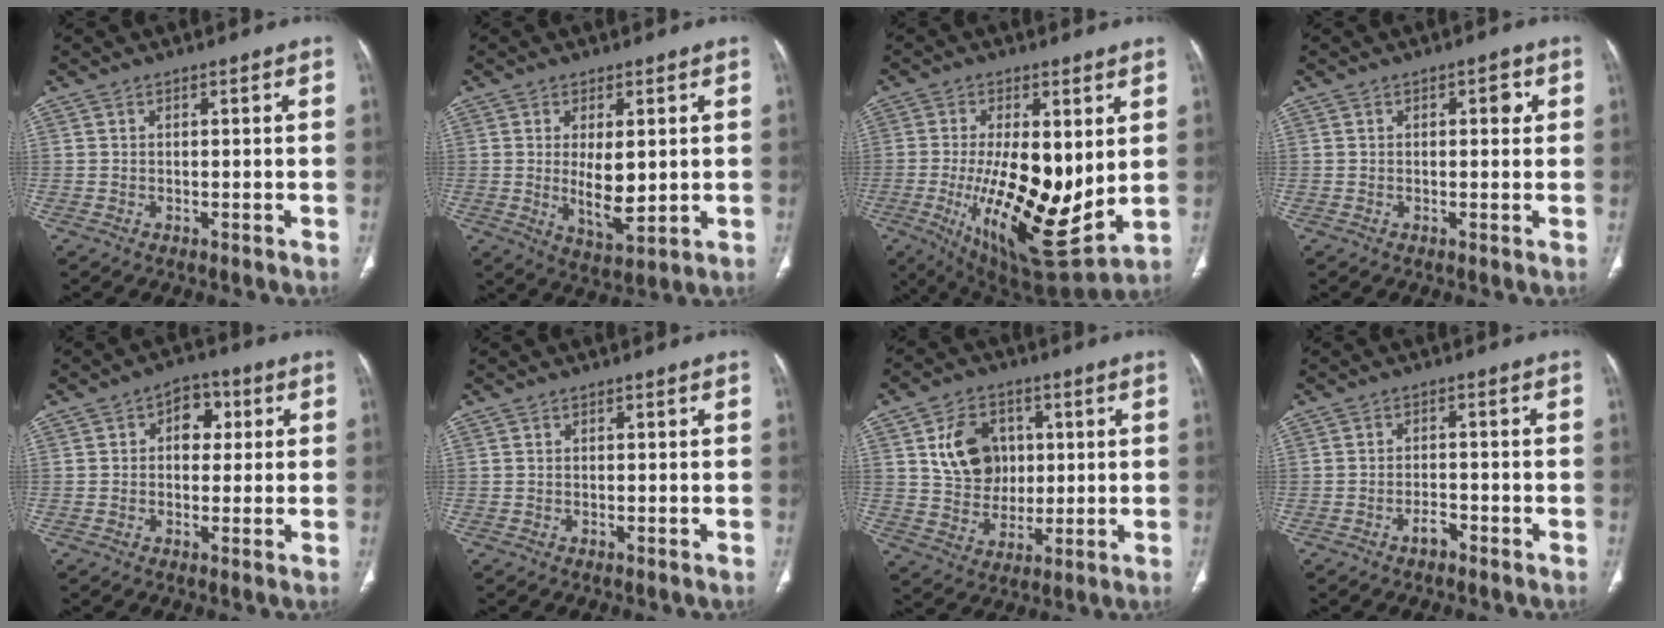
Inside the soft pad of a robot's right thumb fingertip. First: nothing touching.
{"total": 8.4, "force": [0.4, 3.6, 7.6], "torque": [-0.117, -0.020, 0.019]}
{"total": 21.7, "force": [-1.0, 8.4, 20.0], "torque": [-0.338, -0.042, 0.003]}
{"total": 2.2, "force": [0.5, 1.2, 1.7], "torque": [-0.011, 0.003, 0.004]}
{"total": 6.1, "force": [1.3, 4.4, 4.0], "torque": [-0.021, 0.007, 0.011]}
{"total": 0.0}
{"total": 11.7, "force": [3.0, 9.3, 6.5], "torque": [-0.072, -0.008, 0.058]}
{"total": 2.4, "force": [-1.7, 1.1, 1.2], "torque": [-0.022, 0.013, -0.028]}